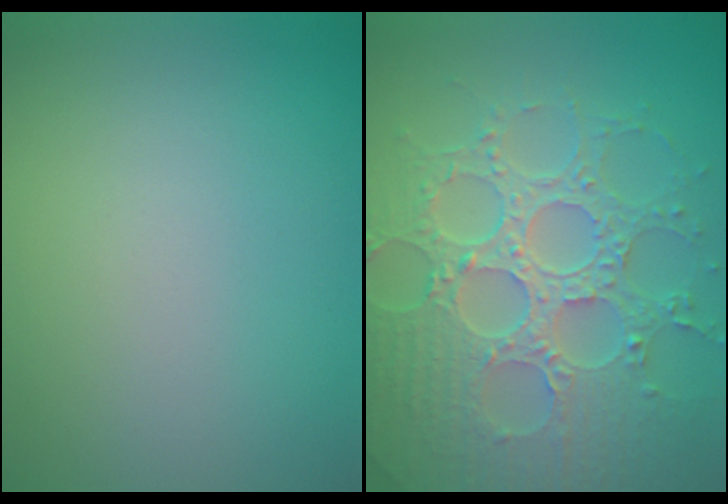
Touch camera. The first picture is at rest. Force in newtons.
{"total": 8.3, "press": 6.1, "slide": 5.6}